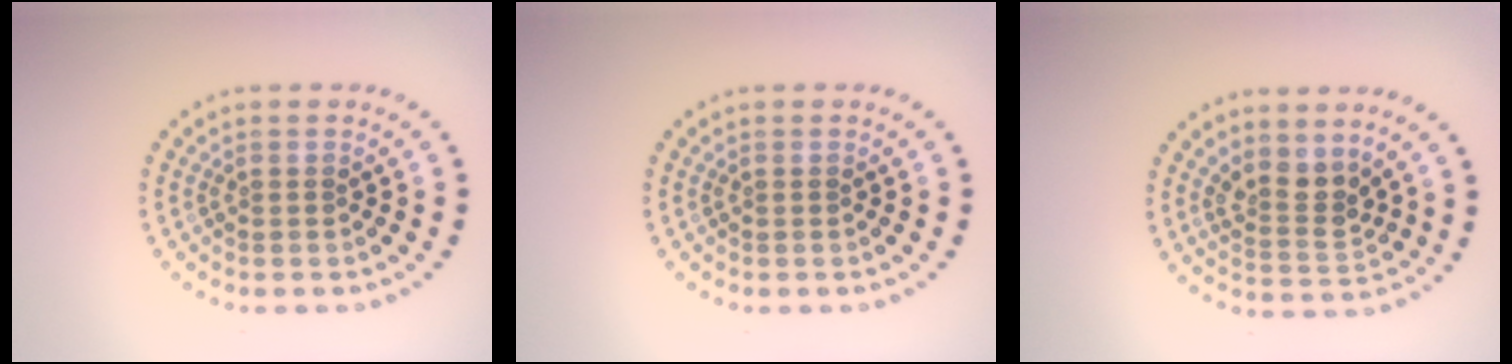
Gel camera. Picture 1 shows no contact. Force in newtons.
{"total": 0.0}
{"total": 2.7, "press": 2.1, "slide": 1.6}